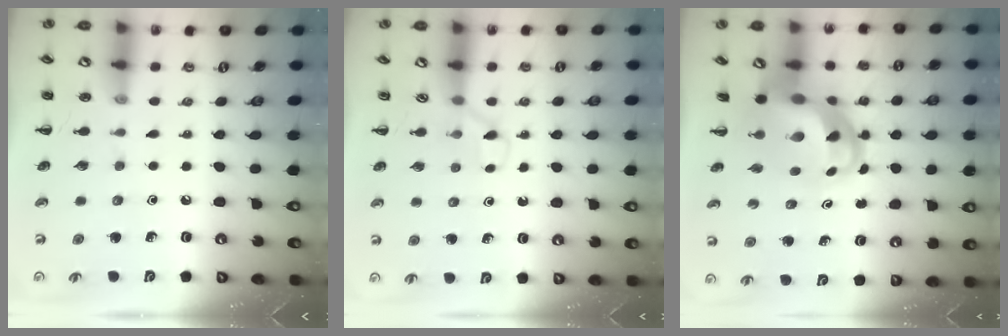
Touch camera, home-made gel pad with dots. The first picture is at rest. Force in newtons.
{"total": 2.1, "press": 2.0, "slide": 0.8}
{"total": 6.4, "press": 6.2, "slide": 1.4}